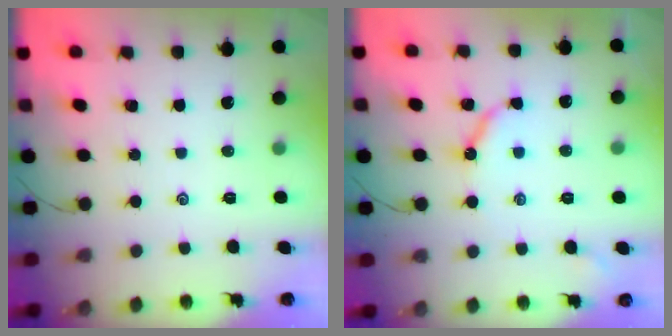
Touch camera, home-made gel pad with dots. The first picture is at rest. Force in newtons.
{"total": 6.3, "press": 6.3, "slide": 0.4}